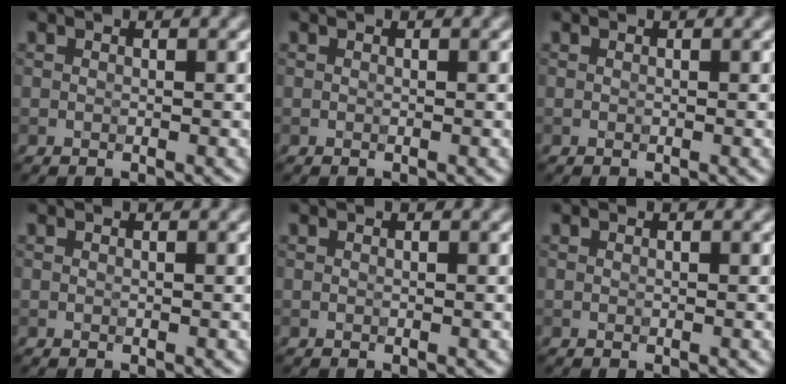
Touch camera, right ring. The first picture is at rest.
{"total": 0.0}
{"total": 0.0}
{"total": 0.0}
{"total": 0.0}
{"total": 0.0}